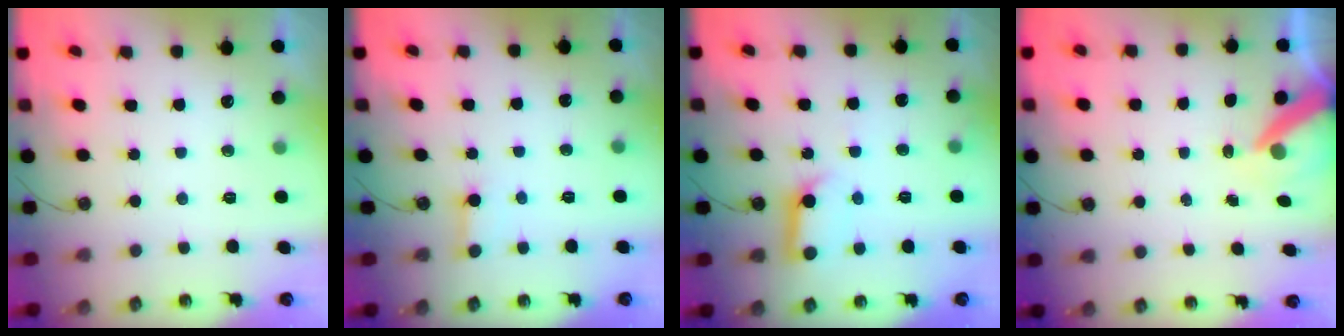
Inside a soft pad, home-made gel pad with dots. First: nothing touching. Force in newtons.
{"total": 2.5, "press": 2.5, "slide": 0.1}
{"total": 11.1, "press": 11.0, "slide": 1.3}
{"total": 9.0, "press": 8.9, "slide": 0.8}